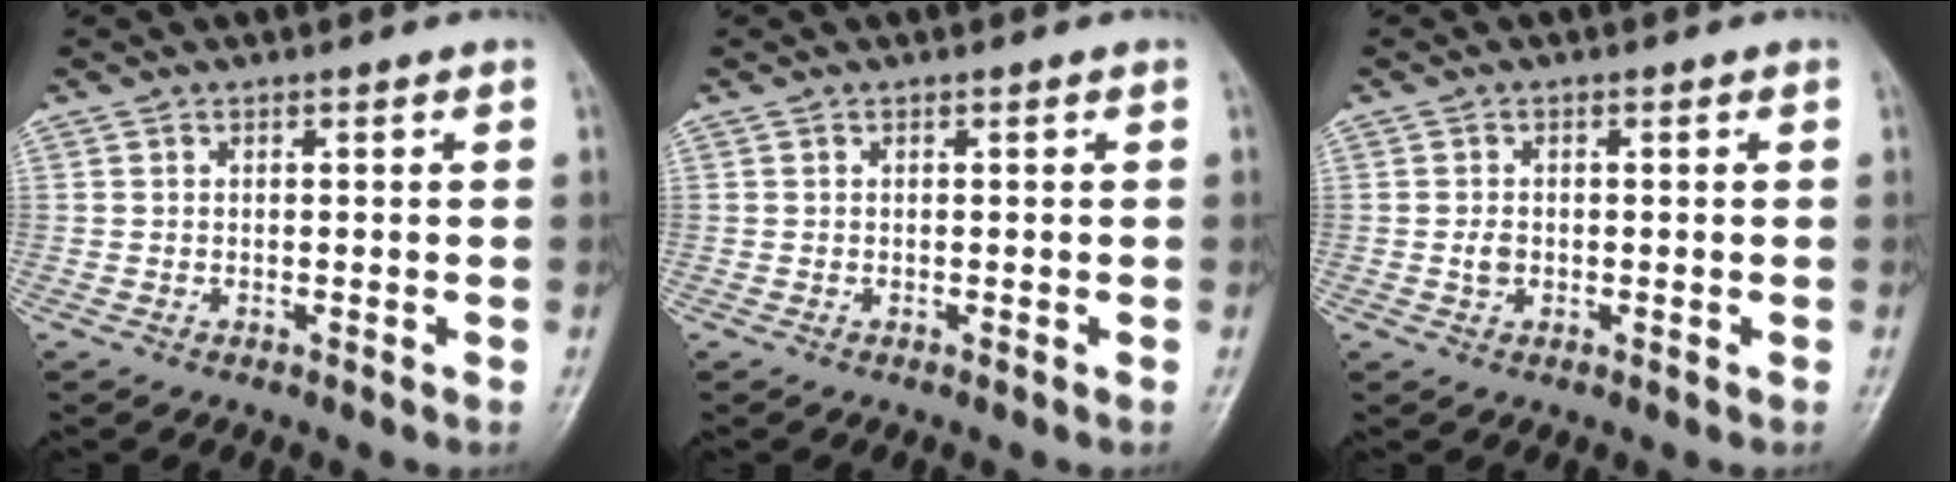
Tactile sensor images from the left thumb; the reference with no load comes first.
{"total": 0.0}
{"total": 2.1, "force": [-0.3, 1.6, 1.3], "torque": [-0.019, 0.002, -0.005]}